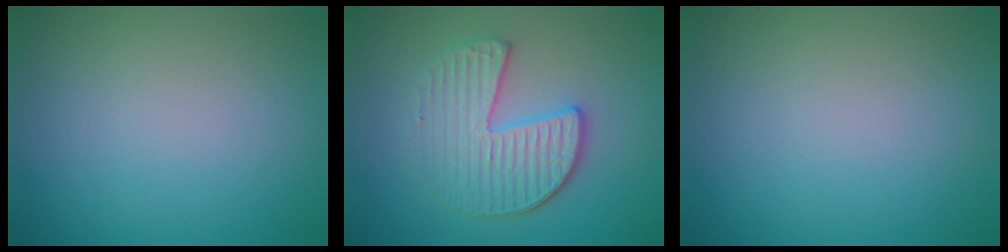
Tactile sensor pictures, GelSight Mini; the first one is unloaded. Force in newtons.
{"total": 4.0, "press": 3.6, "slide": 1.9}
{"total": 0.0}